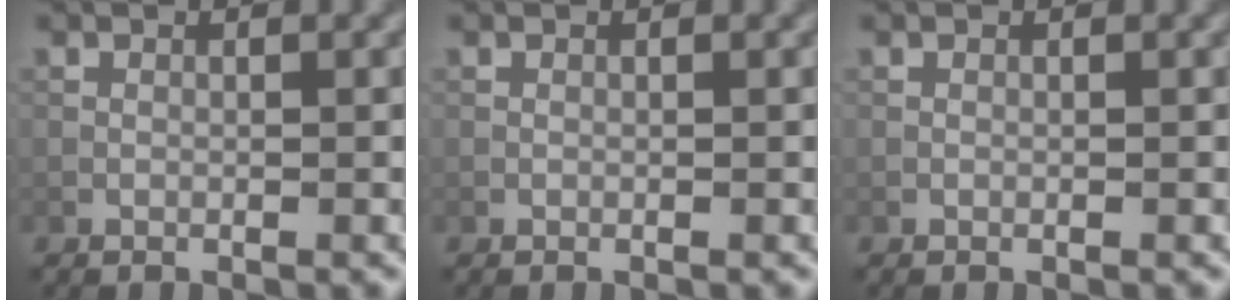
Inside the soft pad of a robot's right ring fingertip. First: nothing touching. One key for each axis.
{"total": 0.0}
{"total": 0.0}